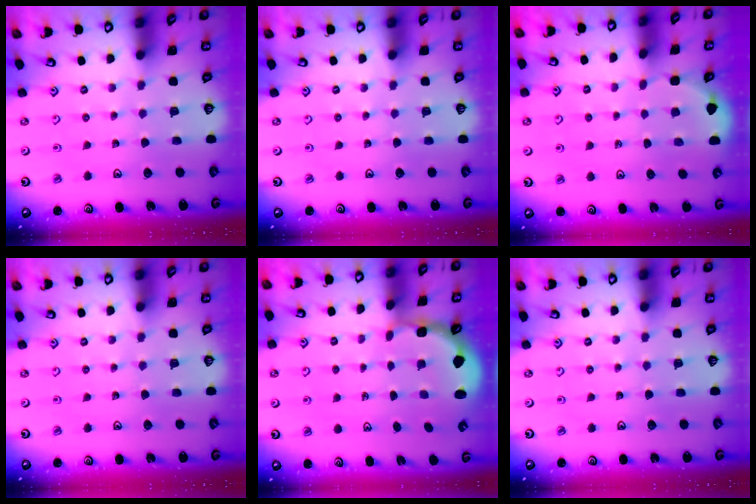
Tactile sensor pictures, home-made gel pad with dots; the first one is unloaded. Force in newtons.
{"total": 0.0}
{"total": 1.8, "press": 1.7, "slide": 0.0}
{"total": 0.0}
{"total": 2.9, "press": 1.7, "slide": 2.3}
{"total": 0.0}